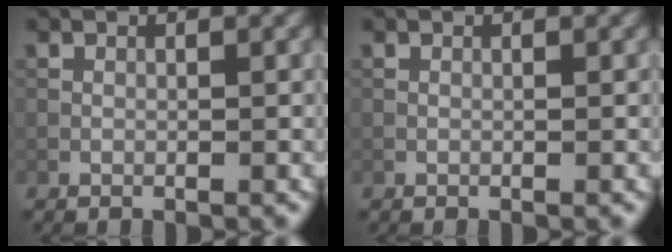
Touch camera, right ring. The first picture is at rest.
{"total": 0.0}